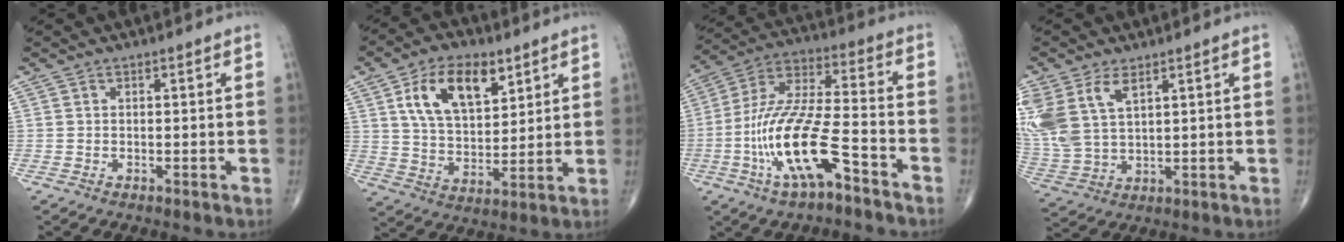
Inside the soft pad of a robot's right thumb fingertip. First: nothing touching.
{"total": 14.3, "force": [6.5, 7.9, 10.0], "torque": [-0.146, -0.023, 0.124]}
{"total": 17.5, "force": [-7.4, 5.3, 14.9], "torque": [-0.303, 0.049, -0.131]}
{"total": 14.6, "force": [6.2, 8.5, 10.1], "torque": [-0.245, -0.009, 0.132]}